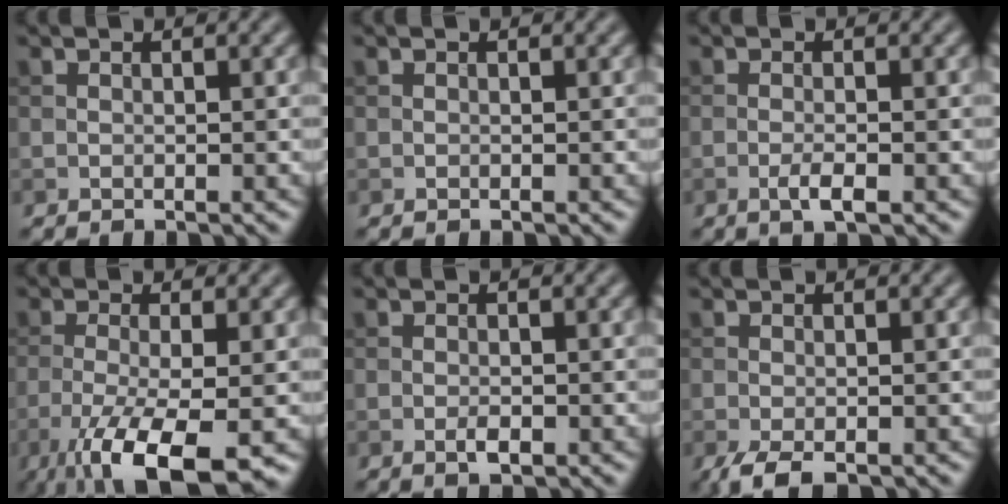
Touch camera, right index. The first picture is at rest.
{"total": 0.0}
{"total": 1.9, "force": [-0.8, 0.4, 1.7], "torque": [-0.032, -0.001, -0.018]}
{"total": 9.1, "force": [-4.7, 2.7, 7.4], "torque": [-0.146, -0.020, -0.081]}
{"total": 1.3, "force": [-0.5, 0.6, 1.1], "torque": [-0.020, -0.002, -0.010]}
{"total": 2.5, "force": [-1.4, 0.9, 1.8], "torque": [-0.041, -0.009, -0.028]}